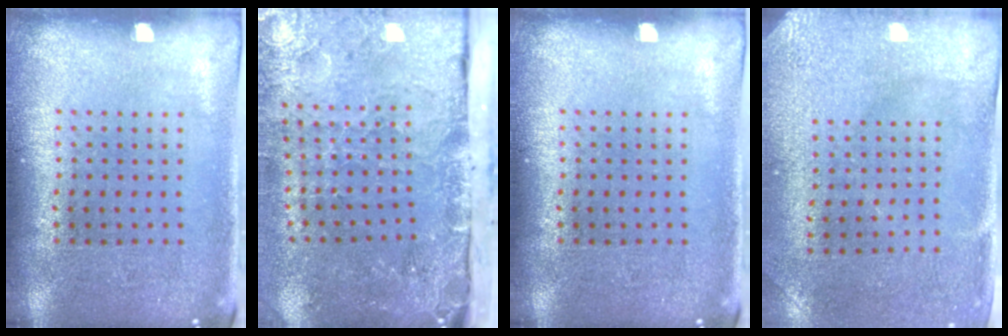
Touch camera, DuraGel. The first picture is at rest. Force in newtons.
{"total": 4.8, "press": 3.7, "slide": 3.1}
{"total": 0.0}
{"total": 3.0, "press": 2.4, "slide": 1.8}